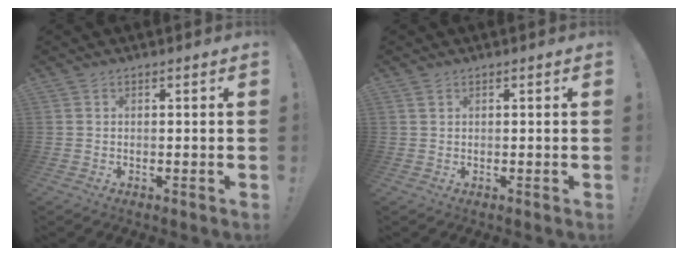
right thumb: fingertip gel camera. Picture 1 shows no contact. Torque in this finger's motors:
{"motor_torque": [0.01, 0.20, 0.21, -0.02, 0.01]}